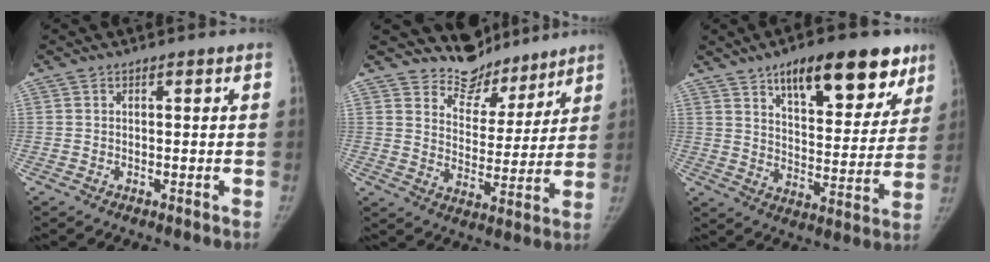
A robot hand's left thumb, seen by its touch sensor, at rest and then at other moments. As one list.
[{"total": 9.8, "force": [8.9, 4.1, 0.0], "torque": [0.033, -0.078, 0.151]}, {"total": 19.8, "force": [12.0, 8.2, 13.5], "torque": [-0.139, -0.042, 0.178]}]